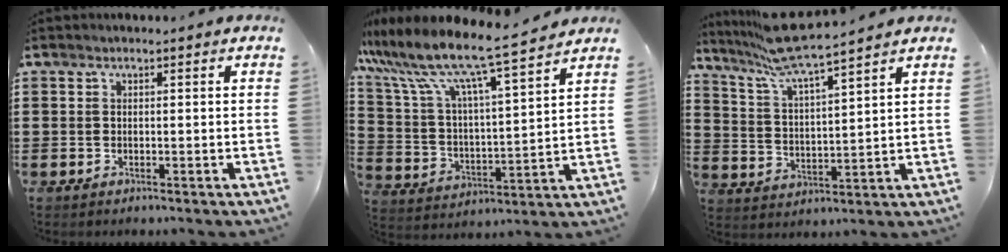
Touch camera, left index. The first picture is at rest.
{"total": 9.5, "force": [8.2, 0.1, 4.7], "torque": [-0.127, -0.057, 0.134]}
{"total": 8.3, "force": [7.4, -0.4, 3.8], "torque": [-0.100, -0.036, 0.131]}